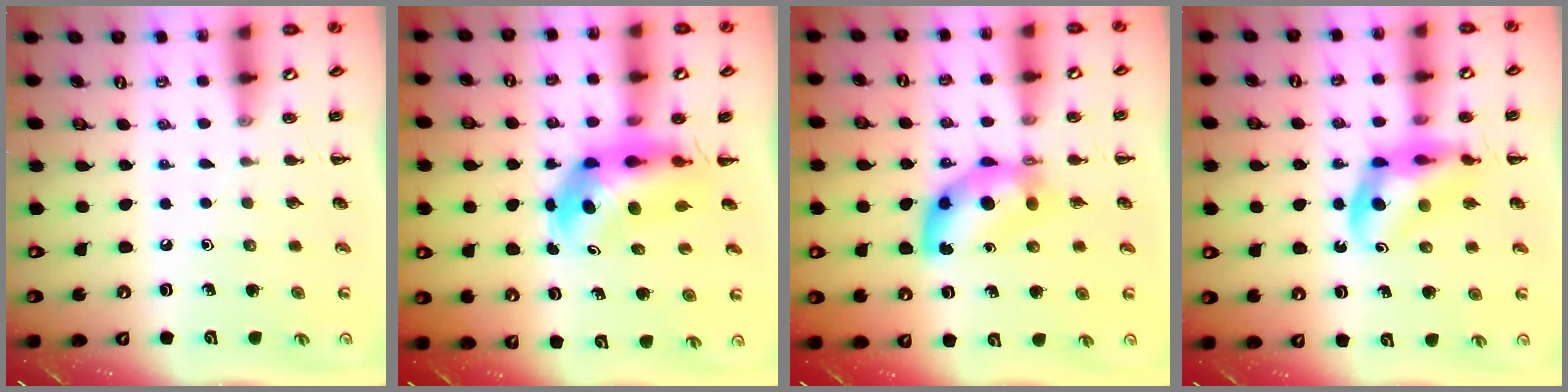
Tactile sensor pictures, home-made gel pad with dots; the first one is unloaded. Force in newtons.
{"total": 6.4, "press": 6.2, "slide": 1.7}
{"total": 8.3, "press": 8.2, "slide": 1.4}
{"total": 11.8, "press": 11.3, "slide": 3.2}